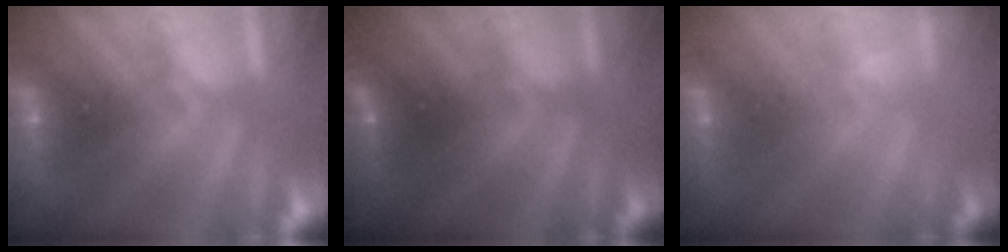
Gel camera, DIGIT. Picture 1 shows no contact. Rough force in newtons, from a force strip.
{"total": 1.3}
{"total": 1.6}